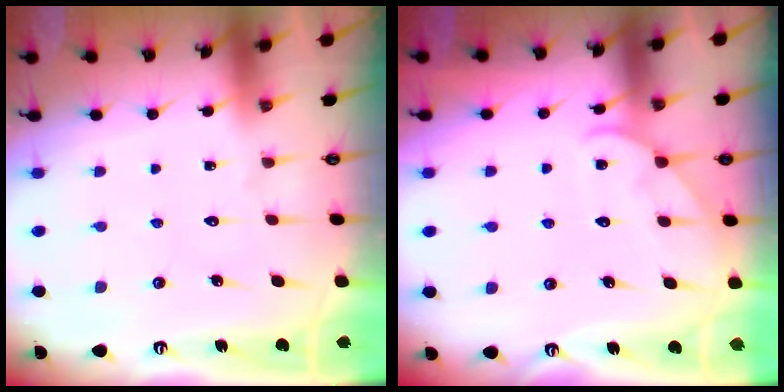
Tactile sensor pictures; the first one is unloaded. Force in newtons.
{"total": 4.6, "press": 4.6, "slide": 0.5}